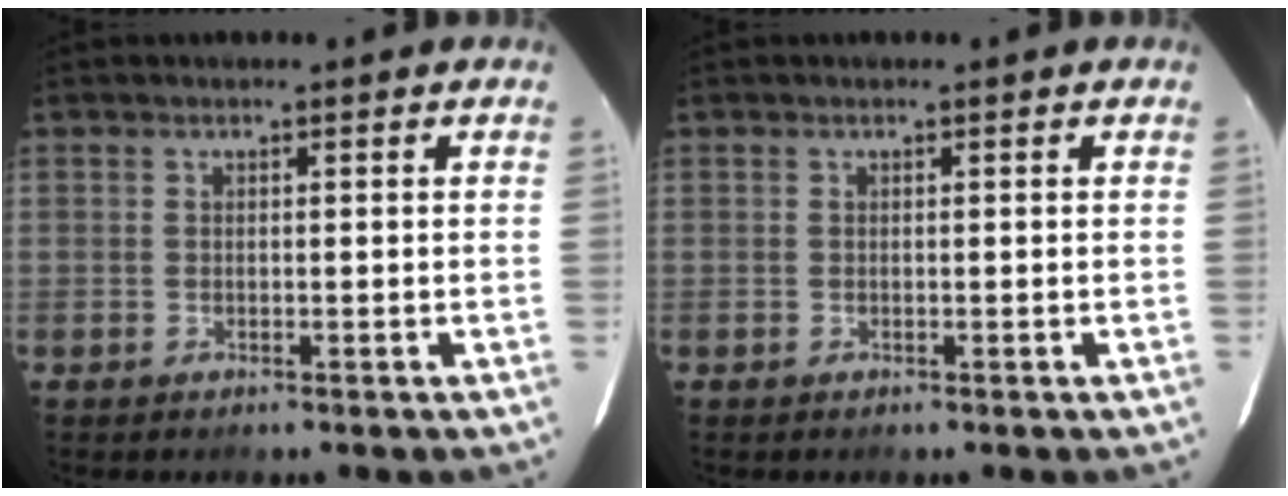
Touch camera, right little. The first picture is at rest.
{"total": 0.0}